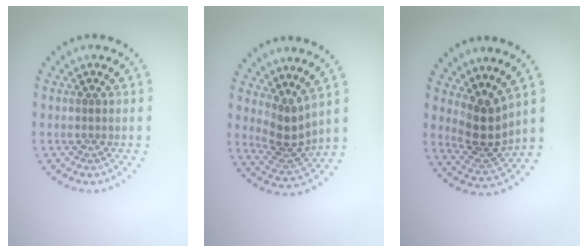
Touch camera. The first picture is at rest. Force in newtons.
{"total": 2.9, "press": 2.3, "slide": 1.8}
{"total": 3.7, "press": 2.8, "slide": 2.4}